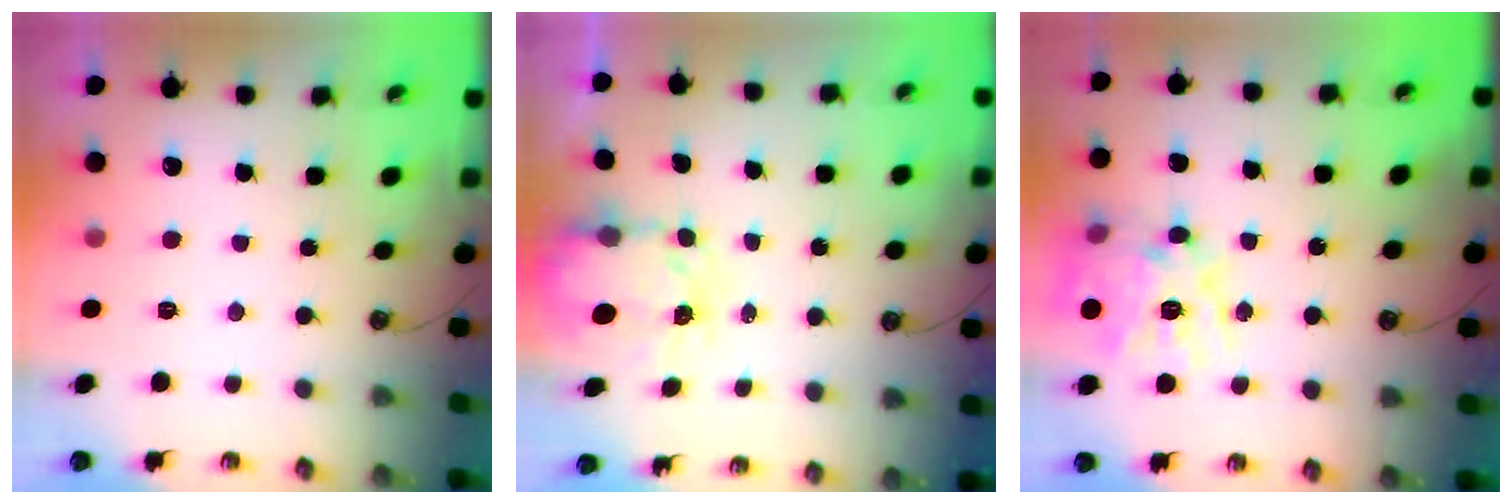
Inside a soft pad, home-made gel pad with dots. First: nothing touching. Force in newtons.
{"total": 3.9, "press": 3.9, "slide": 0.3}
{"total": 20.0, "press": 19.8, "slide": 2.8}